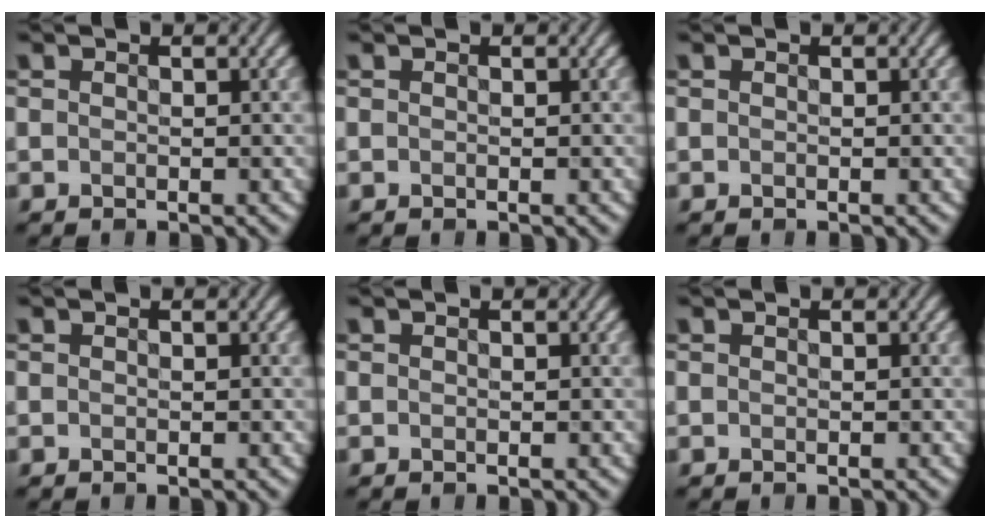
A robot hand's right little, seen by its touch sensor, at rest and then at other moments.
{"total": 0.0}
{"total": 0.0}
{"total": 0.0}
{"total": 0.0}
{"total": 0.0}